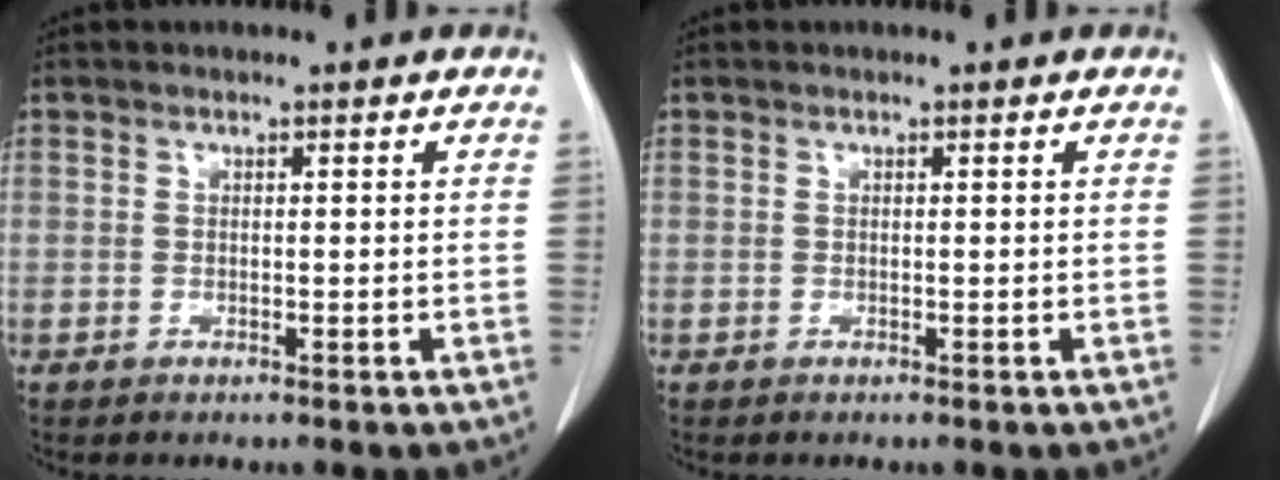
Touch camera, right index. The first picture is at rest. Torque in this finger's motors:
{"motor_torque": [0.00, 0.00, 0.00, 0.00]}